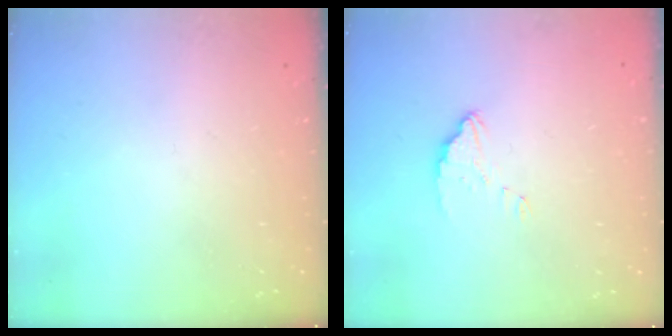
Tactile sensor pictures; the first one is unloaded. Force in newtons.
{"total": 2.5, "press": 2.5, "slide": 0.2}